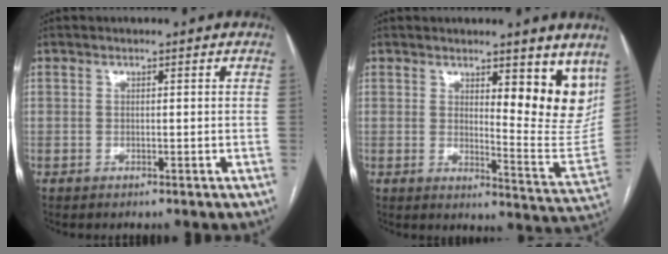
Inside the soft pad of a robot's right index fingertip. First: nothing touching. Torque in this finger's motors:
{"motor_torque": [0.14, 0.20, 0.15, 0.02]}